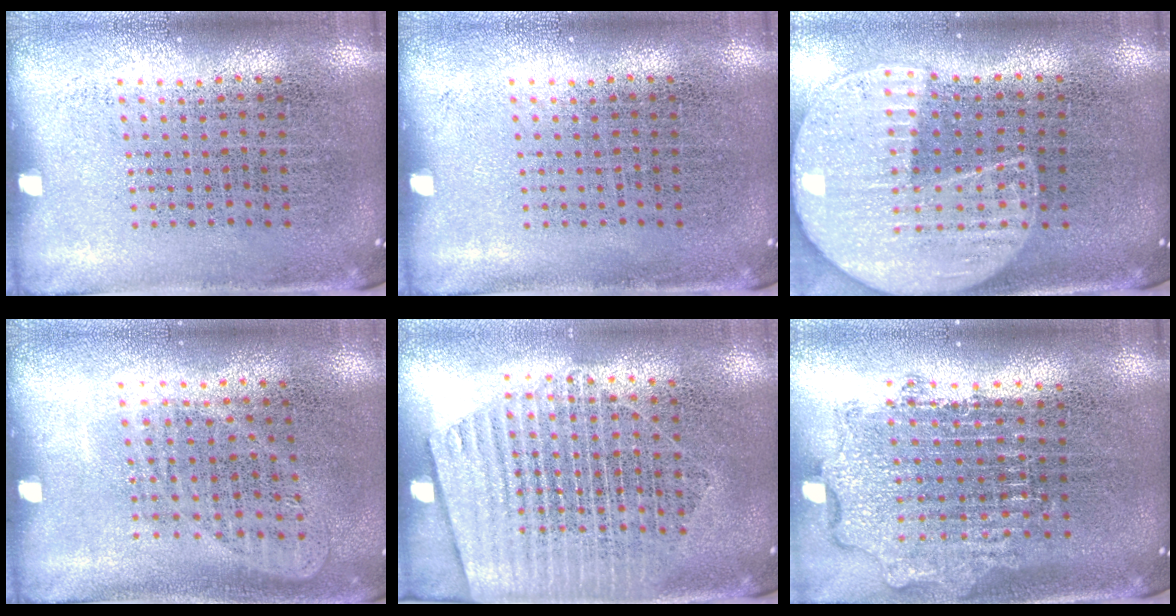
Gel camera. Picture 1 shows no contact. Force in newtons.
{"total": 0.0}
{"total": 2.0, "press": 1.8, "slide": 0.9}
{"total": 0.9, "press": 0.9, "slide": 0.3}
{"total": 1.6, "press": 1.5, "slide": 0.7}
{"total": 1.9, "press": 1.5, "slide": 1.2}